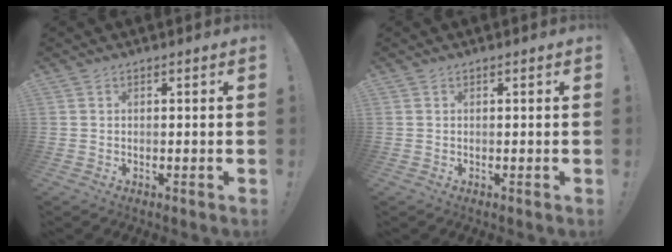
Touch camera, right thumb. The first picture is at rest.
{"total": 0.0}